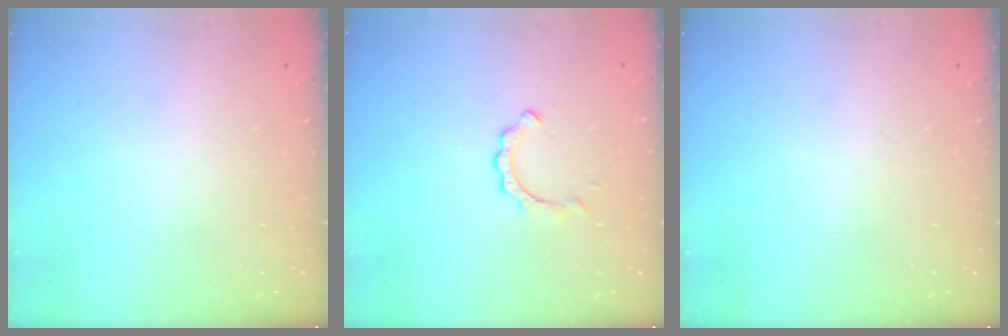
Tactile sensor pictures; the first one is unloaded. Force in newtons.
{"total": 2.7, "press": 2.7, "slide": 0.2}
{"total": 0.0}